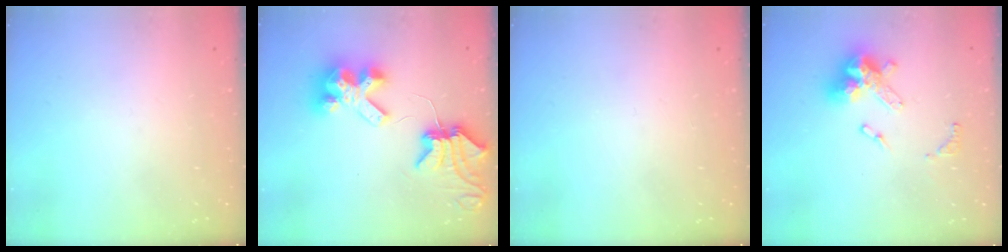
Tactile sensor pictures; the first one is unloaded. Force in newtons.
{"total": 10.0, "press": 9.9, "slide": 1.6}
{"total": 0.0}
{"total": 14.1, "press": 14.1, "slide": 0.9}